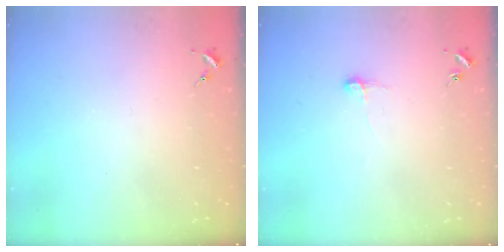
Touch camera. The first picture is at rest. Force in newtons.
{"total": 5.6, "press": 5.6, "slide": 0.5}